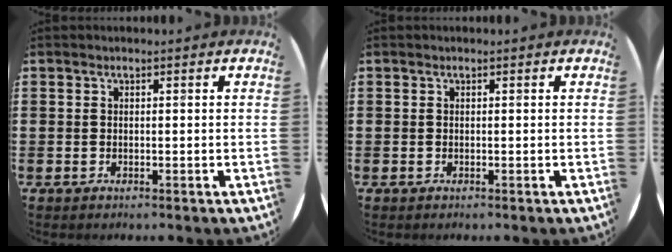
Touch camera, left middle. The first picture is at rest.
{"total": 0.0}